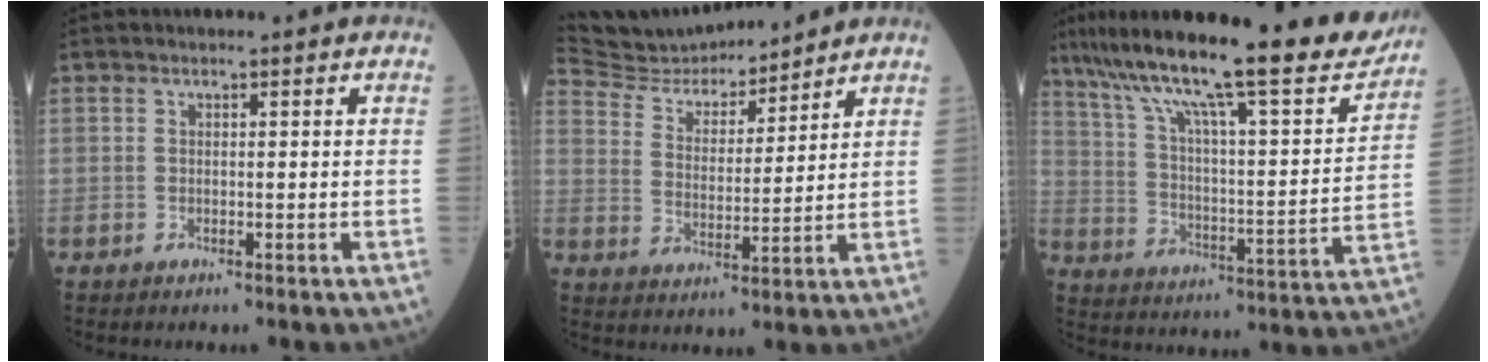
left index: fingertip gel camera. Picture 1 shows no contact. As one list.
[{"total": 13.4, "force": [12.9, 2.4, 2.8], "torque": [-0.056, 0.012, 0.230]}, {"total": 25.7, "force": [20.9, 2.4, 14.8], "torque": [-0.250, -0.013, 0.308]}]